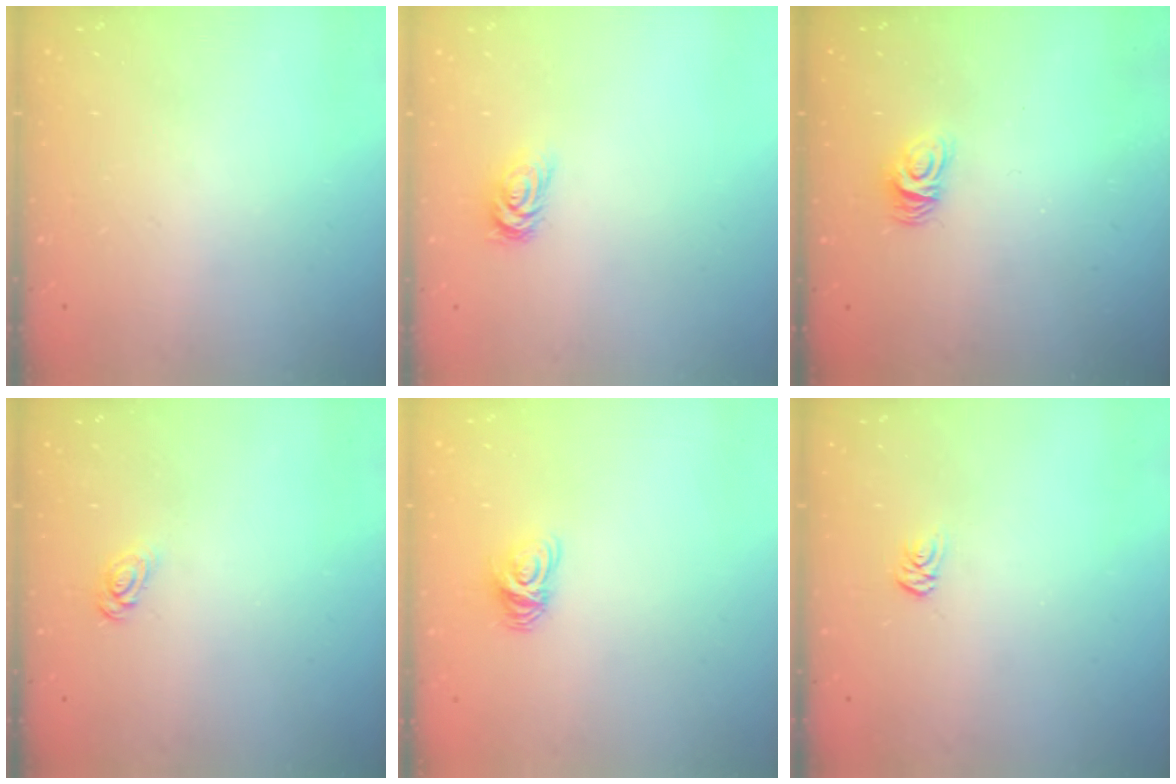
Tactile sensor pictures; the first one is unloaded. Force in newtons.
{"total": 3.3, "press": 3.3, "slide": 0.5}
{"total": 4.4, "press": 4.4, "slide": 0.2}
{"total": 3.3, "press": 3.3, "slide": 0.3}
{"total": 5.5, "press": 5.5, "slide": 0.7}
{"total": 2.9, "press": 2.9, "slide": 0.2}